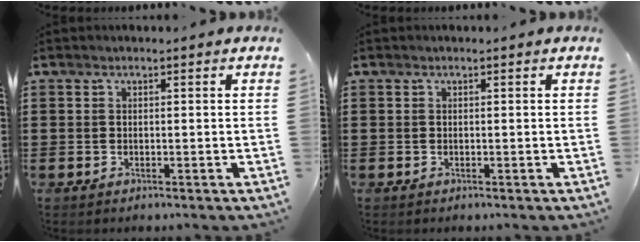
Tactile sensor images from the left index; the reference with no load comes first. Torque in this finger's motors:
{"motor_torque": [-0.03, -0.02, 0.00, 0.01]}